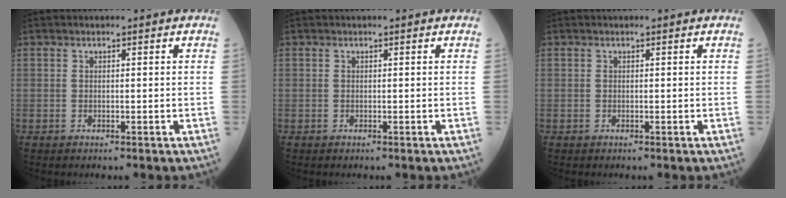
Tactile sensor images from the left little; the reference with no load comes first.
{"total": 0.0}
{"total": 0.0}